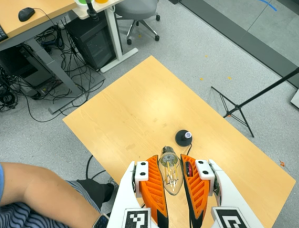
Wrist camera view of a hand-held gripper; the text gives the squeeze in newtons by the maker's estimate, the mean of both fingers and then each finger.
{"total": 20.7, "left": 23.9, "right": 17.4}